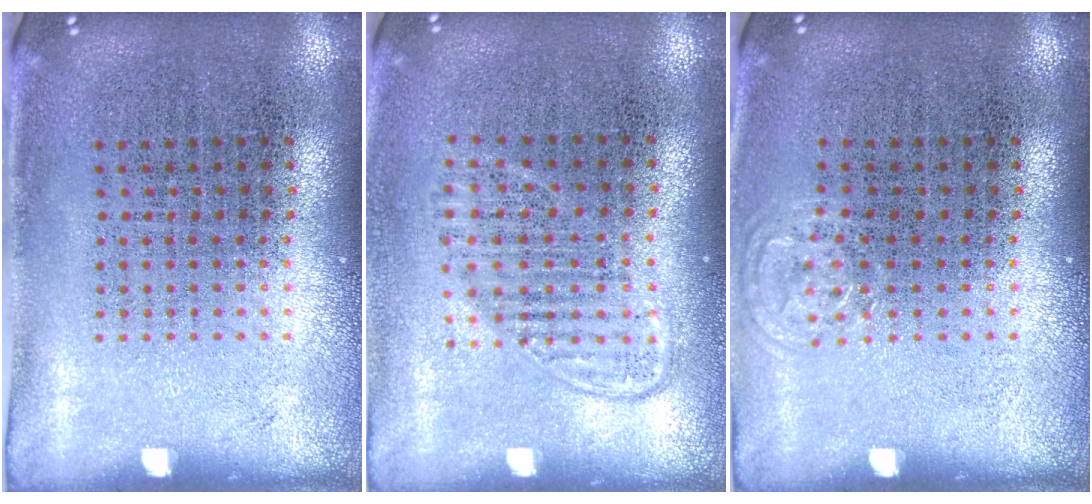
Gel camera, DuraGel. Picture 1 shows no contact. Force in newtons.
{"total": 1.4, "press": 1.2, "slide": 0.7}
{"total": 0.6, "press": 0.6, "slide": 0.1}